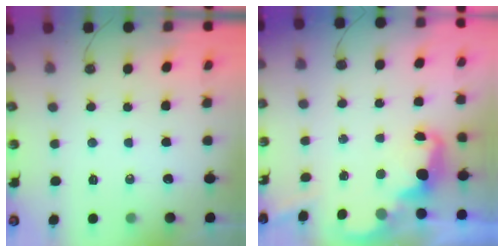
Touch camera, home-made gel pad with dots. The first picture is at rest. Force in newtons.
{"total": 2.4, "press": 2.4, "slide": 0.6}